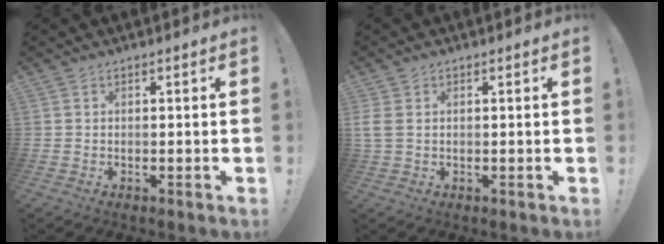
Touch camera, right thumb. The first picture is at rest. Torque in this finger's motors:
{"motor_torque": [-0.76, 0.81, -0.02, 0.26, 0.11]}